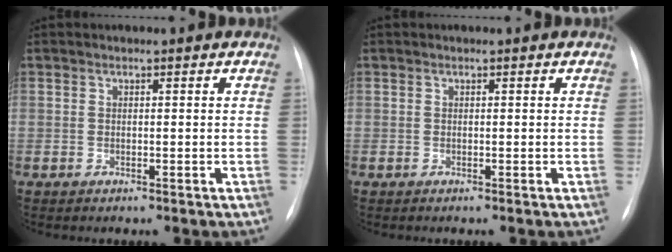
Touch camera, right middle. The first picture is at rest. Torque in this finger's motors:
{"motor_torque": [0.00, 0.00, 0.00, 0.00]}